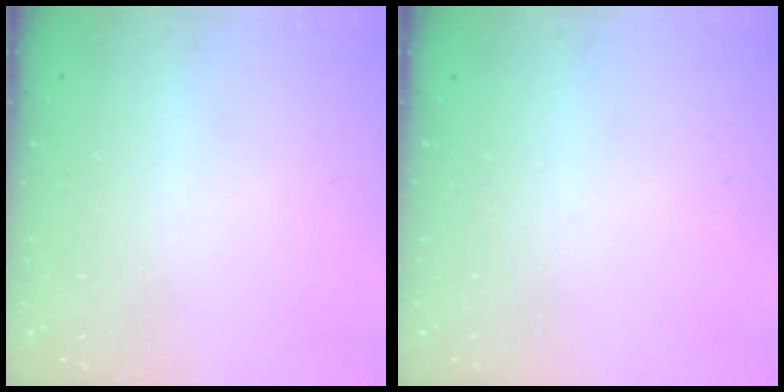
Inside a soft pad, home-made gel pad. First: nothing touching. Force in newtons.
{"total": 0.0}